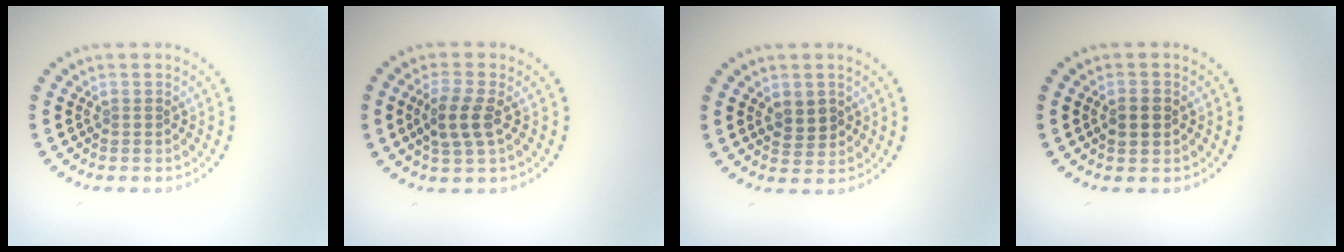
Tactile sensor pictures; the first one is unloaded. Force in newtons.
{"total": 3.0, "press": 2.8, "slide": 1.0}
{"total": 1.8, "press": 1.7, "slide": 0.5}
{"total": 1.7, "press": 1.7, "slide": 0.3}